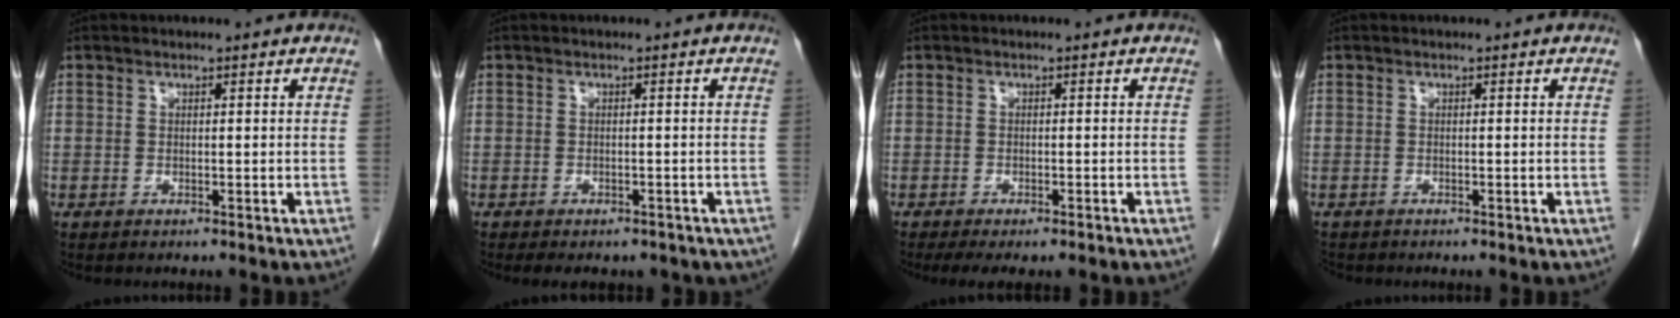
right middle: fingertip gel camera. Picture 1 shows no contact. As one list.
[{"total": 7.6, "force": [-5.9, 3.6, 3.2], "torque": [-0.041, 0.005, -0.059]}, {"total": 6.1, "force": [-4.6, 1.3, 3.7], "torque": [-0.042, -0.009, -0.061]}, {"total": 1.1, "force": [-1.1, 0.4, 0.1], "torque": [-0.009, -0.003, -0.020]}]